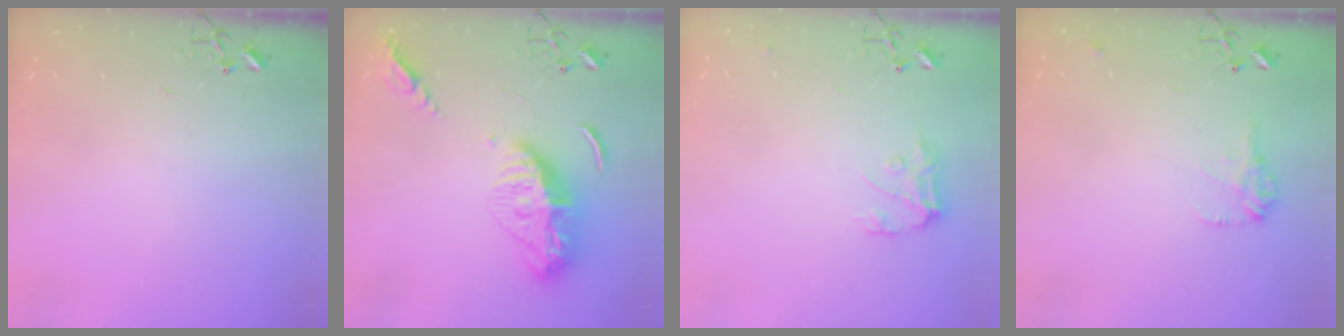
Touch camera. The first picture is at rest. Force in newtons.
{"total": 14.6, "press": 14.5, "slide": 1.2}
{"total": 9.8, "press": 9.8, "slide": 0.6}
{"total": 9.5, "press": 9.5, "slide": 0.4}